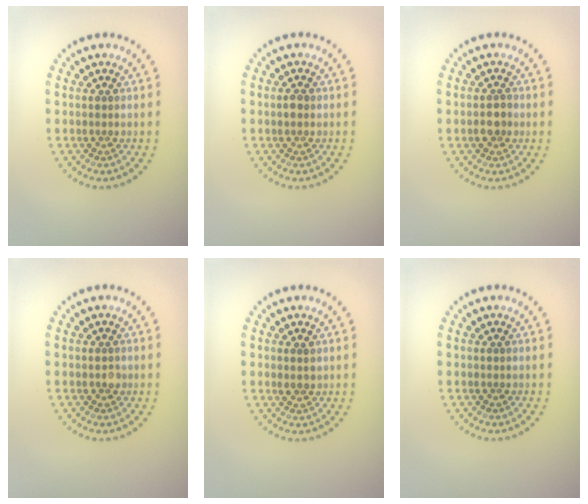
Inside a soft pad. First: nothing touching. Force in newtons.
{"total": 1.0, "press": 1.0, "slide": 0.2}
{"total": 1.6, "press": 1.6, "slide": 0.4}
{"total": 0.6, "press": 0.5, "slide": 0.3}
{"total": 1.1, "press": 1.0, "slide": 0.4}
{"total": 0.0}